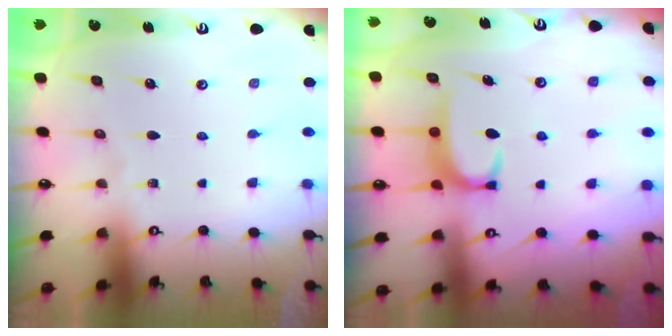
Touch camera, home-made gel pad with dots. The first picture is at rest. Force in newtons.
{"total": 3.3, "press": 3.3, "slide": 0.4}